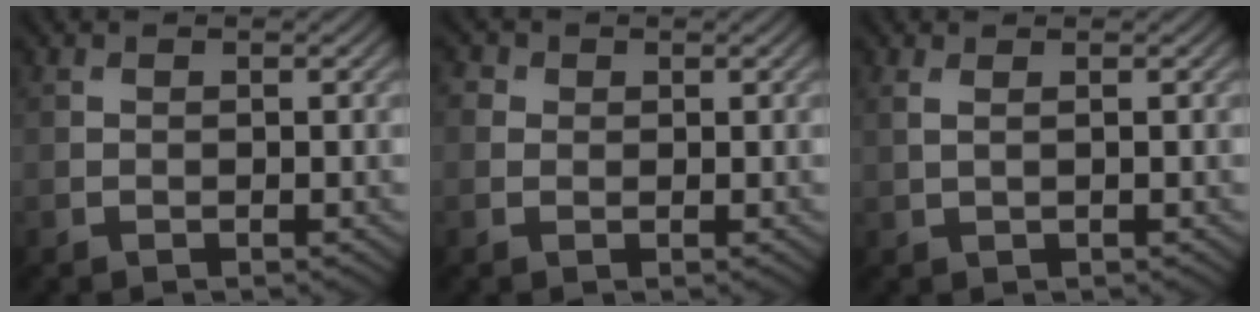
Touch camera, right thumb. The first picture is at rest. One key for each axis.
{"total": 1.4, "fx": 0.5, "fy": 1.2, "fz": 0.5, "tx": -0.013, "ty": 0.002, "tz": 0.003}
{"total": 1.1, "fx": 0.6, "fy": 0.1, "fz": 0.9, "tx": -0.022, "ty": 0.001, "tz": 0.010}